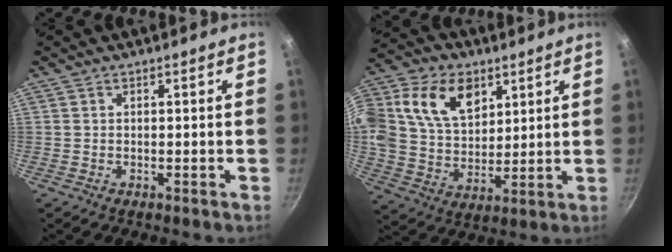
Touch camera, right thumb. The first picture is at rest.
{"total": 22.3, "force": [9.1, 15.5, 13.2], "torque": [-0.266, 0.013, 0.163]}